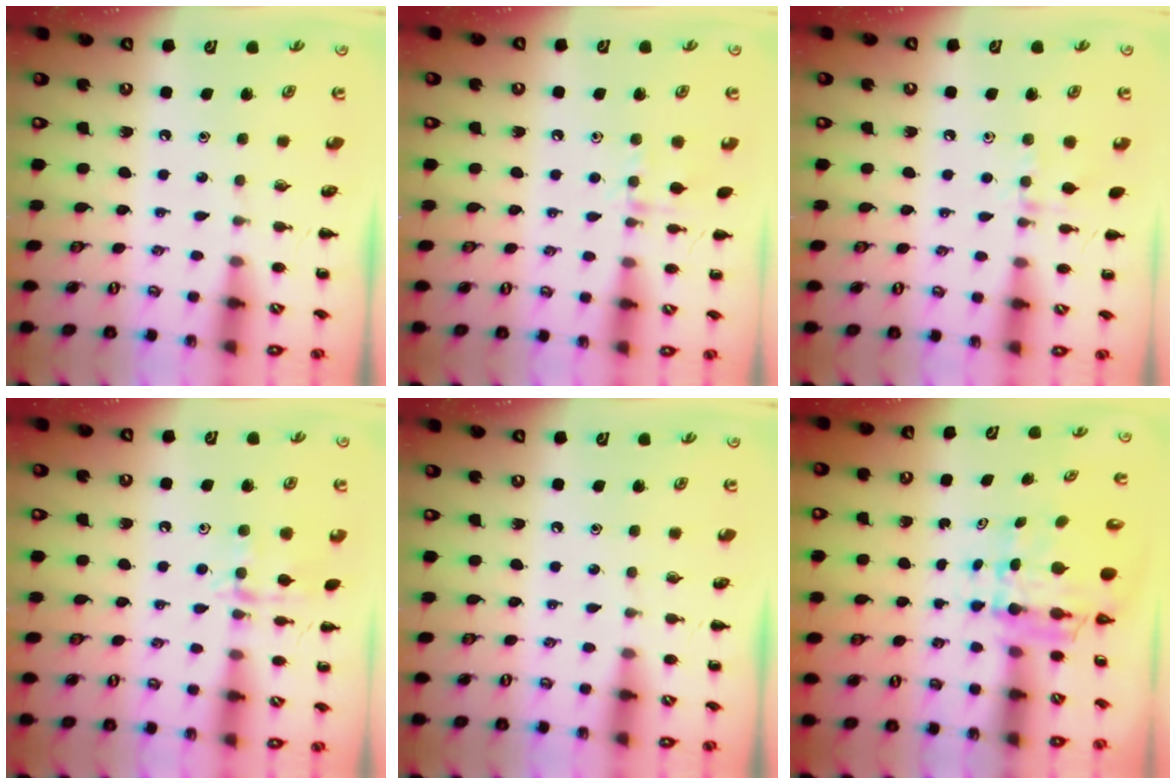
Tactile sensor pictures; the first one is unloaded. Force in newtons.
{"total": 7.1, "press": 6.9, "slide": 1.6}
{"total": 6.7, "press": 6.5, "slide": 1.7}
{"total": 11.0, "press": 11.0, "slide": 0.6}
{"total": 0.0}
{"total": 5.9, "press": 5.6, "slide": 1.7}